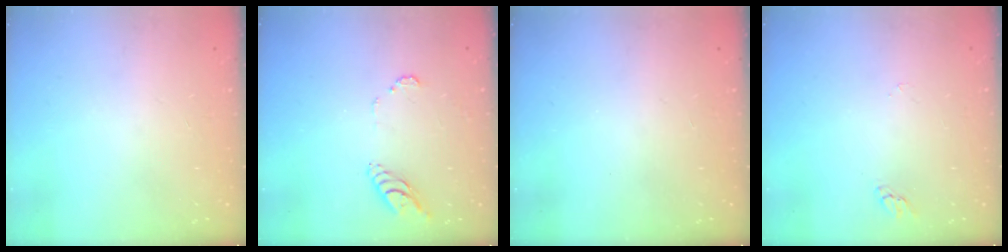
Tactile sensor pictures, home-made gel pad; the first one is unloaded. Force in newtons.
{"total": 8.9, "press": 8.8, "slide": 0.8}
{"total": 0.0}
{"total": 2.2, "press": 2.2, "slide": 0.2}